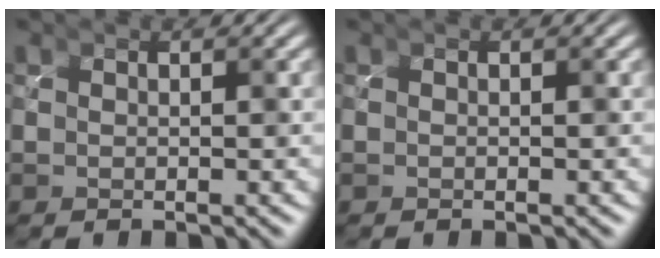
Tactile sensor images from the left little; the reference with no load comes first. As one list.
[{"total": 0.0}]